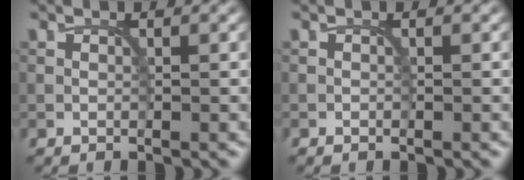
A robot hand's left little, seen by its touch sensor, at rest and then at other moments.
{"total": 0.0}